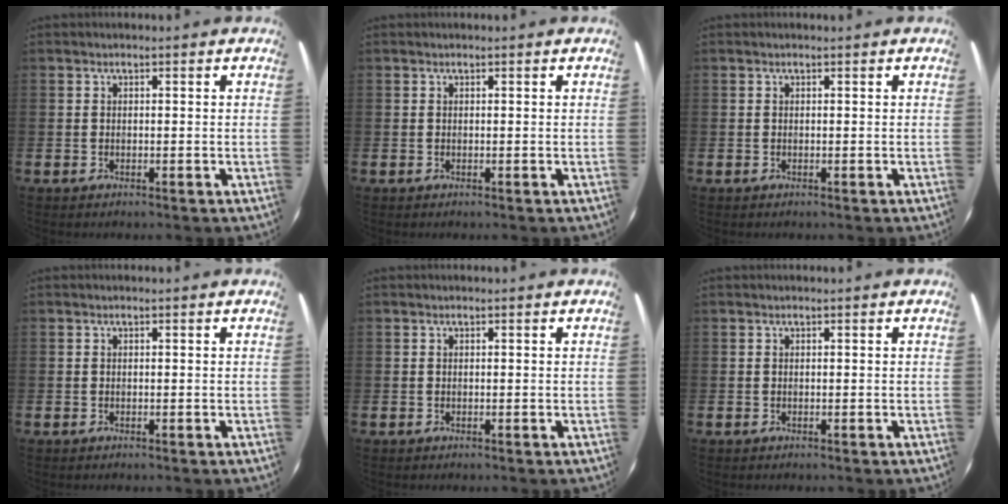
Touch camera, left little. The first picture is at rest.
{"total": 0.0}
{"total": 0.0}
{"total": 0.0}
{"total": 0.0}
{"total": 0.0}